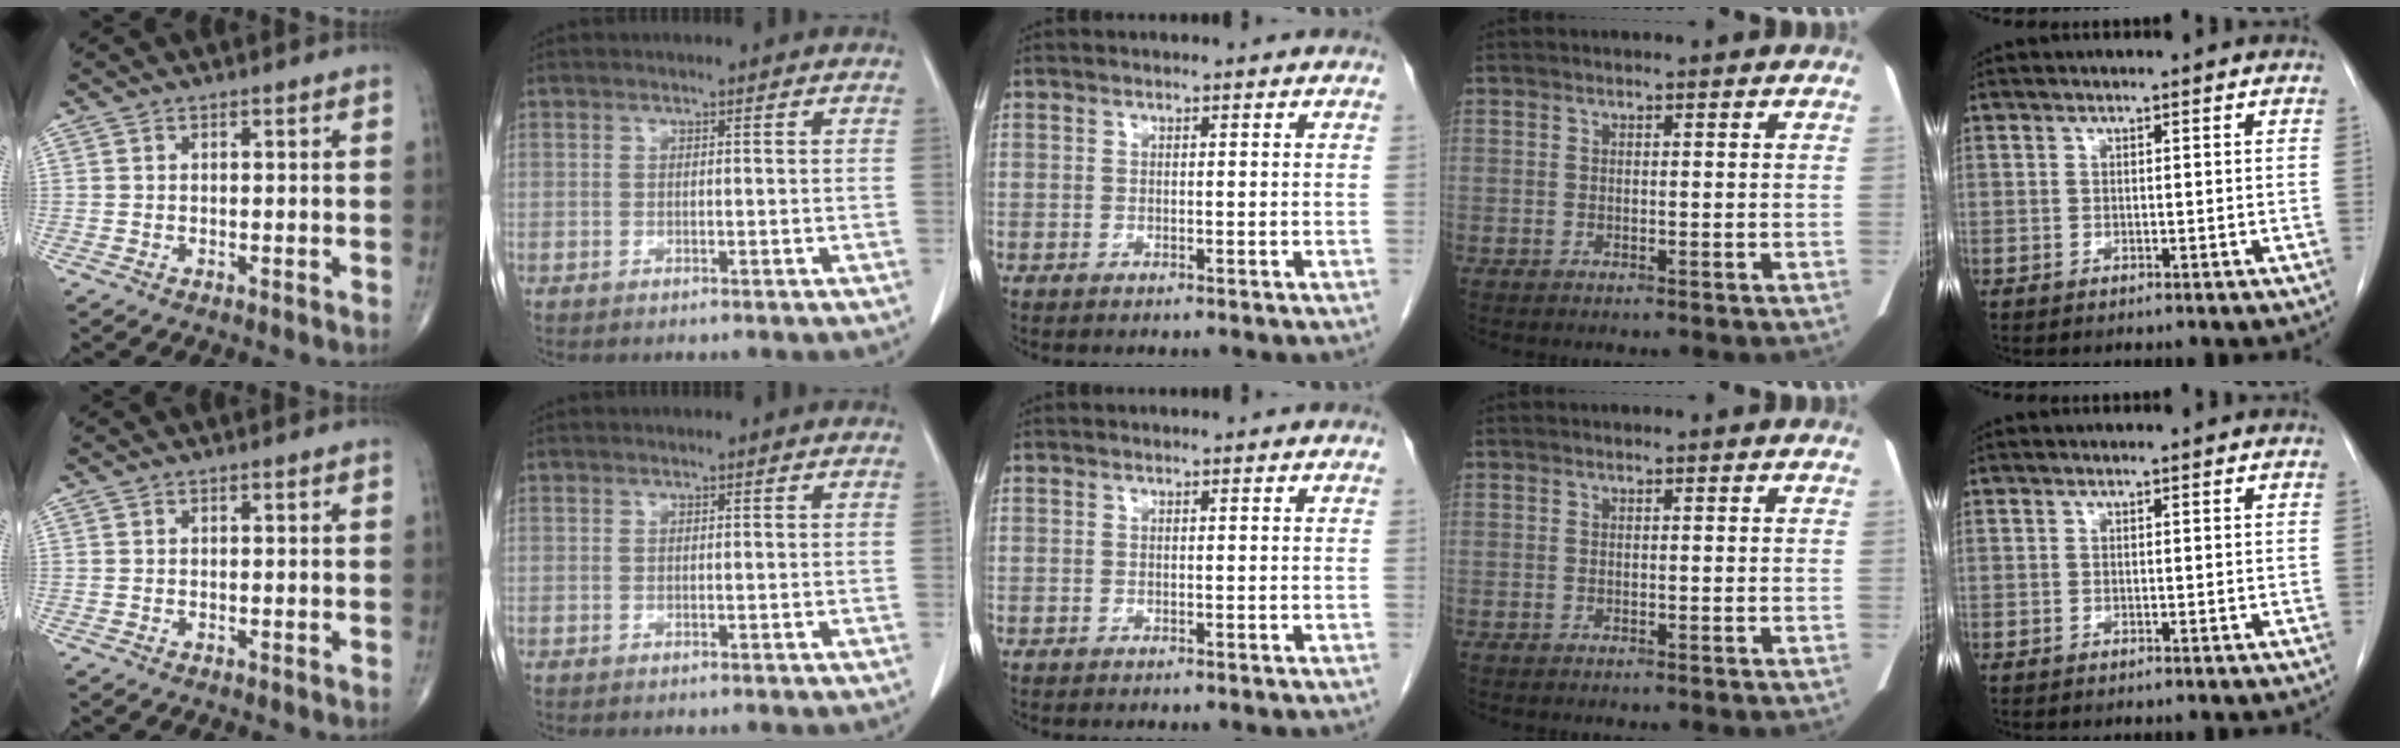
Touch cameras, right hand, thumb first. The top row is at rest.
{}